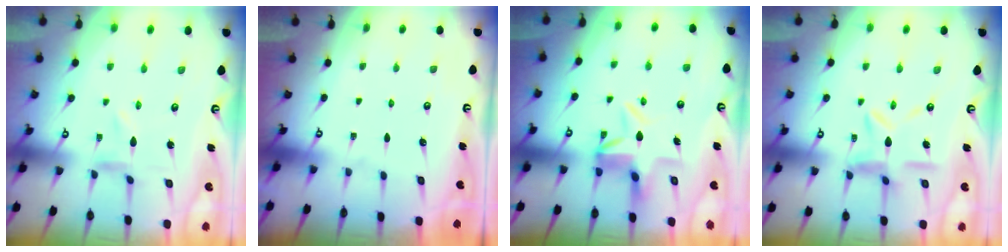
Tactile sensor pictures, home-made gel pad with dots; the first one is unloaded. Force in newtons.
{"total": 0.0}
{"total": 5.9, "press": 5.4, "slide": 2.4}
{"total": 10.6, "press": 10.5, "slide": 0.9}